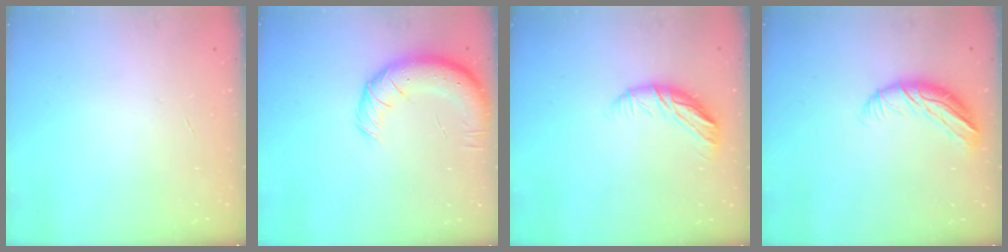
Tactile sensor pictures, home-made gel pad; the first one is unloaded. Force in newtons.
{"total": 13.5, "press": 13.1, "slide": 3.0}
{"total": 10.3, "press": 10.2, "slide": 1.7}
{"total": 9.4, "press": 9.1, "slide": 2.4}